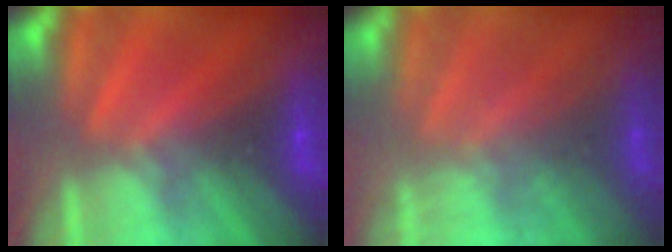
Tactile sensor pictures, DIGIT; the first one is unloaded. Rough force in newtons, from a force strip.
{"total": 2.1}